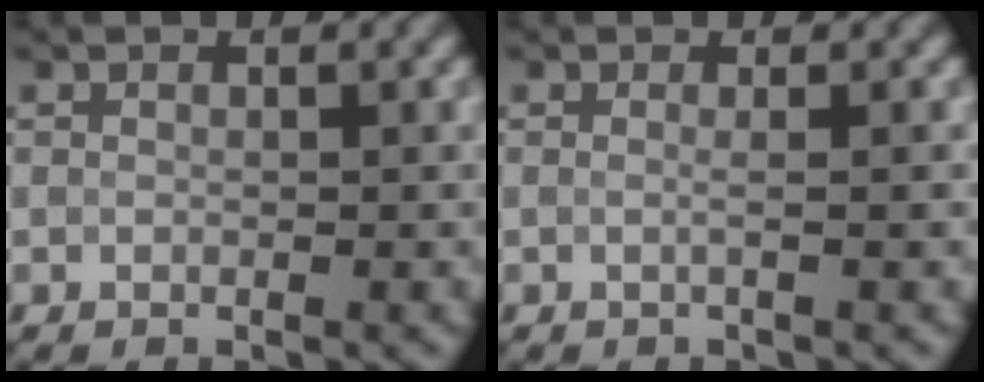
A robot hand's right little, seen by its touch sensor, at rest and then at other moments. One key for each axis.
{"total": 1.1, "fx": 0.0, "fy": 0.4, "fz": 1.0, "tx": -0.014, "ty": -0.007, "tz": -0.010}